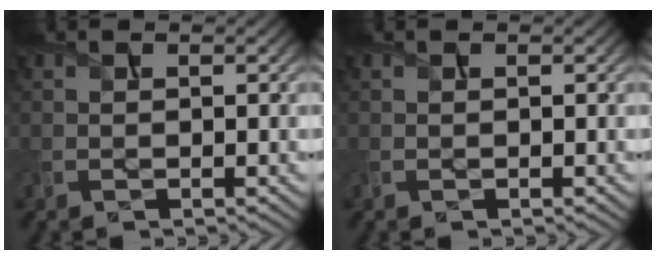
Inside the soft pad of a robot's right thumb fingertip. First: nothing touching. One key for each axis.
{"total": 0.0}